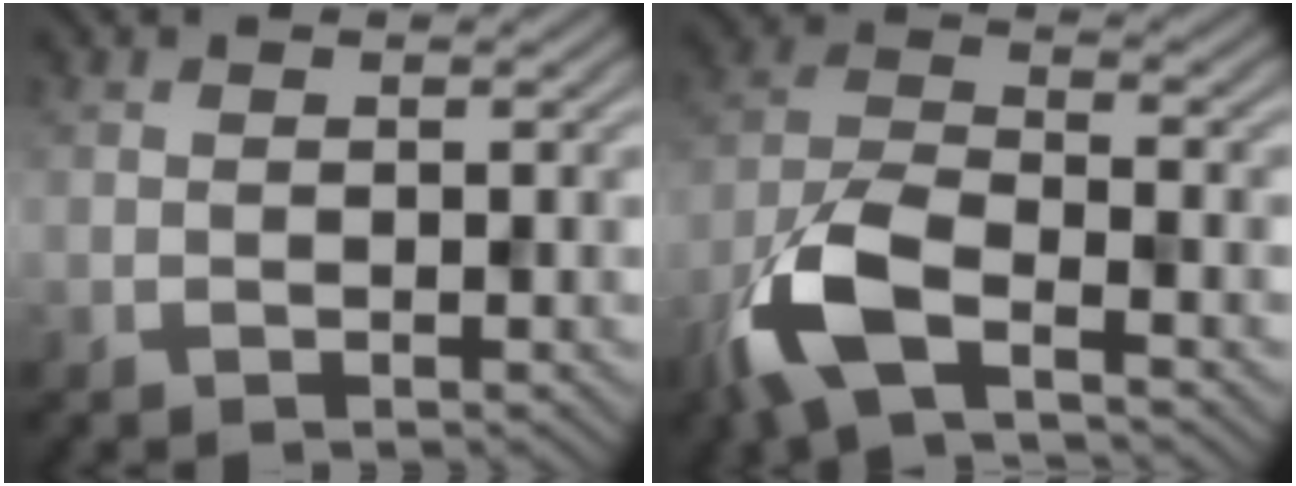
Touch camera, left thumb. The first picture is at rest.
{"total": 8.8, "force": [-5.2, 3.1, 6.4], "torque": [-0.142, -0.005, -0.121]}